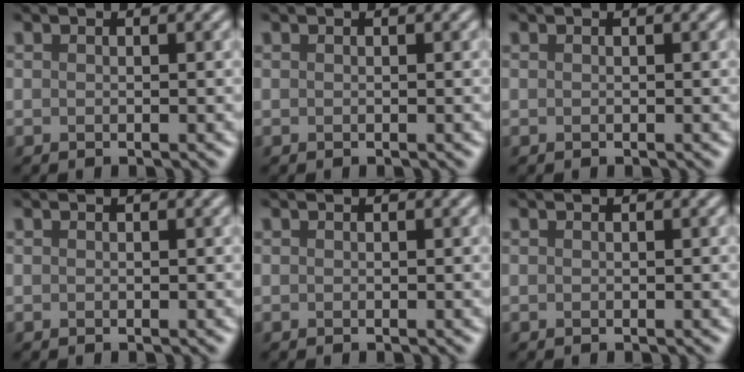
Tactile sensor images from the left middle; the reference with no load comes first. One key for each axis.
{"total": 0.0}
{"total": 0.0}
{"total": 0.0}
{"total": 0.0}
{"total": 0.0}